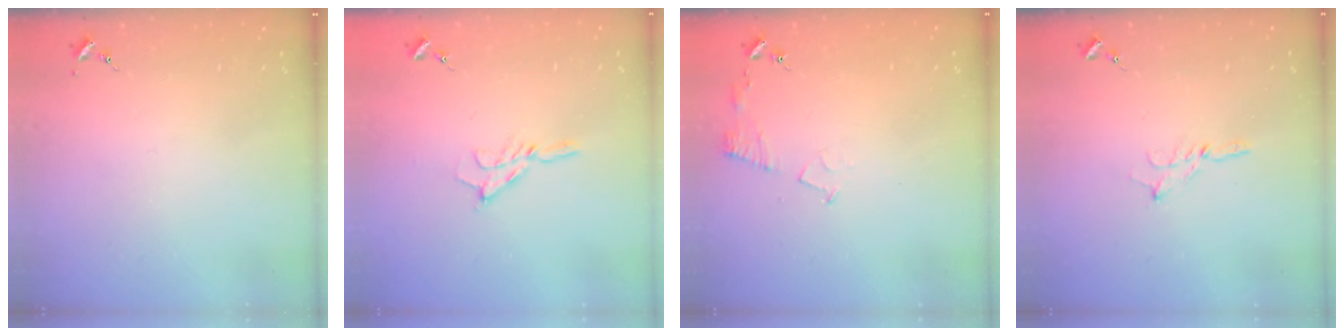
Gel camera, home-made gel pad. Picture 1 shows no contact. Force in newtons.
{"total": 6.5, "press": 6.5, "slide": 0.7}
{"total": 6.1, "press": 6.1, "slide": 0.7}
{"total": 2.5, "press": 2.5, "slide": 0.2}